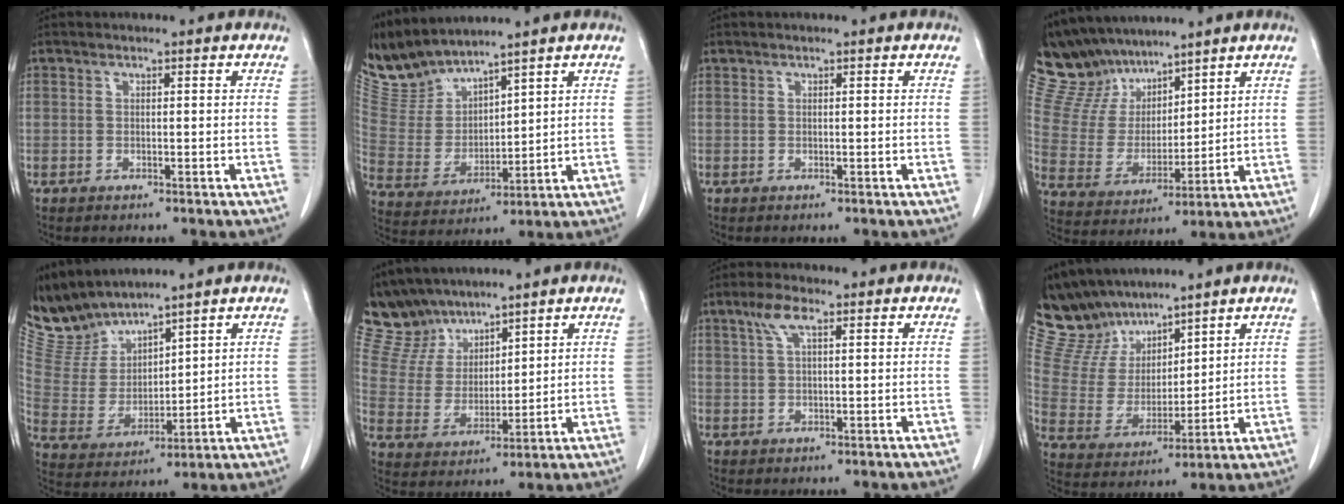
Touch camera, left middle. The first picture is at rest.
{"total": 8.2, "force": [8.2, 0.5, 0.8], "torque": [-0.044, 0.007, 0.190]}
{"total": 0.0}
{"total": 11.8, "force": [10.7, 4.4, 2.6], "torque": [-0.074, 0.020, 0.220]}
{"total": 8.5, "force": [8.4, 1.0, 0.5], "torque": [-0.035, 0.005, 0.197]}
{"total": 9.1, "force": [8.3, 3.7, 1.1], "torque": [-0.039, 0.015, 0.179]}
{"total": 3.7, "force": [1.9, 0.9, 3.1], "torque": [-0.072, 0.012, 0.040]}
{"total": 11.4, "force": [10.4, 4.1, 2.3], "torque": [-0.068, 0.018, 0.217]}